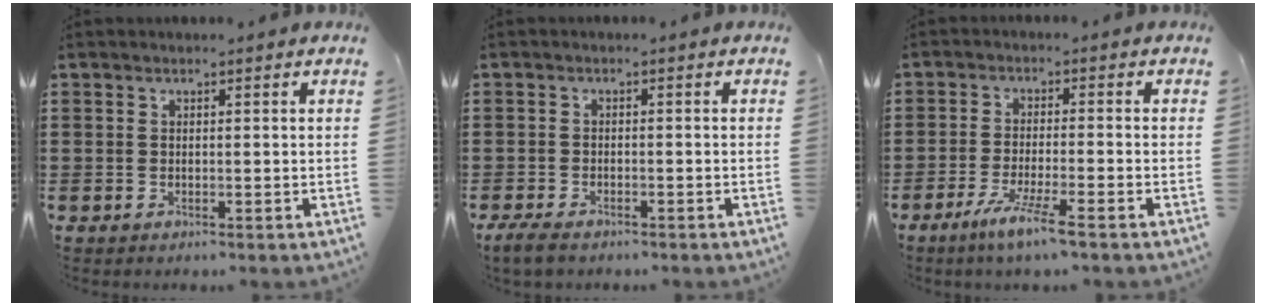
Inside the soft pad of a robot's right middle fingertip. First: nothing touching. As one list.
[{"total": 2.1, "force": [-1.7, 0.7, 1.1], "torque": [-0.035, -0.001, -0.037]}, {"total": 5.2, "force": [-3.6, -0.2, 3.7], "torque": [-0.079, -0.014, -0.067]}]